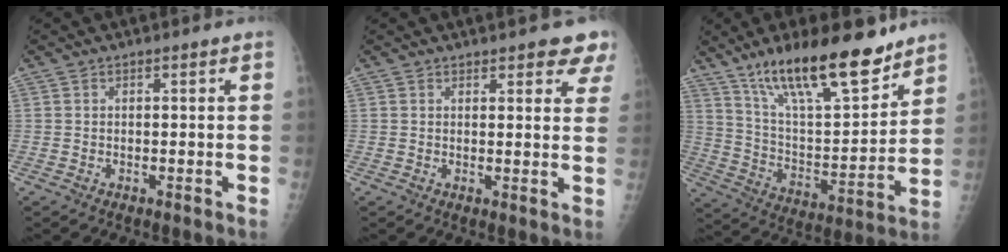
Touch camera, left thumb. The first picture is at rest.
{"total": 6.6, "force": [5.2, 2.5, 3.4], "torque": [-0.002, -0.020, 0.051]}
{"total": 22.5, "force": [16.0, 6.7, 14.4], "torque": [-0.205, -0.075, 0.277]}